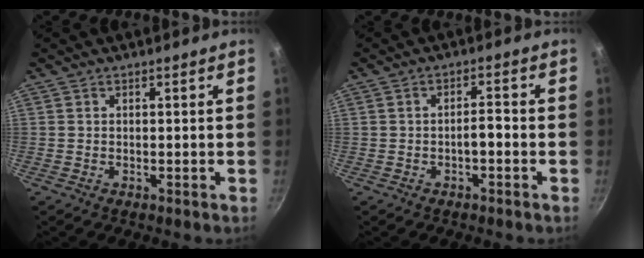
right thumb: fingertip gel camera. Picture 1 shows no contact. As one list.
[{"total": 2.7, "force": [-1.1, 0.9, 2.3], "torque": [-0.030, 0.020, -0.018]}]